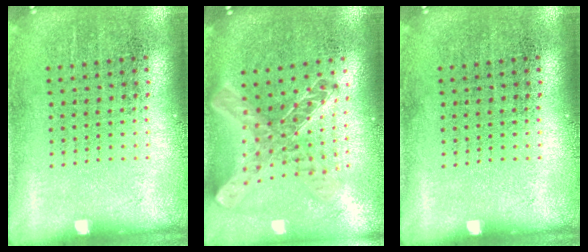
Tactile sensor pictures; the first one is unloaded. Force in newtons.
{"total": 1.2, "press": 1.1, "slide": 0.5}
{"total": 0.0}